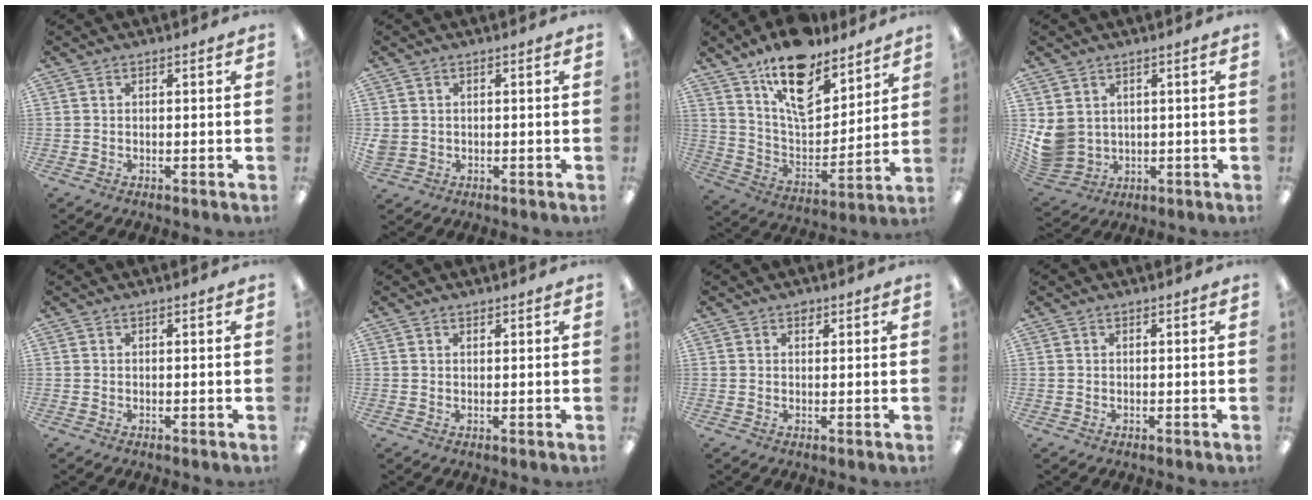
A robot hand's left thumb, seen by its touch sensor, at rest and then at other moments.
{"total": 2.0, "force": [0.2, 1.9, 0.6], "torque": [-0.012, 0.003, 0.002]}
{"total": 17.4, "force": [12.1, 8.4, 9.3], "torque": [-0.153, -0.078, 0.214]}
{"total": 7.0, "force": [1.8, 6.3, 2.6], "torque": [-0.073, -0.007, 0.039]}
{"total": 0.0}
{"total": 0.9, "force": [0.7, 0.4, 0.2], "torque": [-0.004, 0.001, 0.013]}
{"total": 1.3, "force": [0.8, 0.8, 0.6], "torque": [0.004, -0.004, 0.011]}
{"total": 0.0}